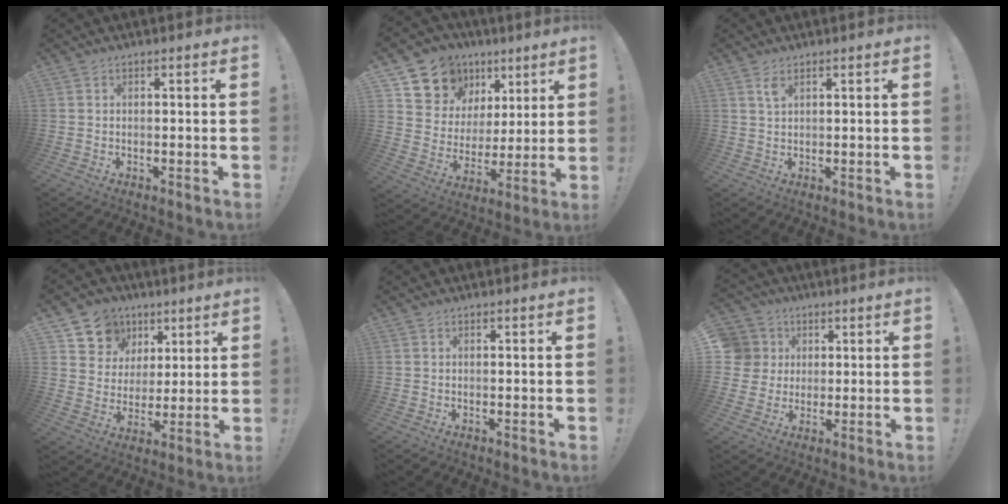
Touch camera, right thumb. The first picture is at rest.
{"total": 12.2, "force": [7.5, 9.5, 1.9], "torque": [-0.035, -0.053, 0.154]}
{"total": 2.4, "force": [1.3, 0.9, 1.9], "torque": [-0.028, -0.004, 0.021]}
{"total": 10.5, "force": [5.2, 9.0, 1.6], "torque": [-0.026, -0.032, 0.106]}
{"total": 0.0}
{"total": 8.5, "force": [1.7, 8.1, 1.8], "torque": [-0.023, -0.007, 0.038]}